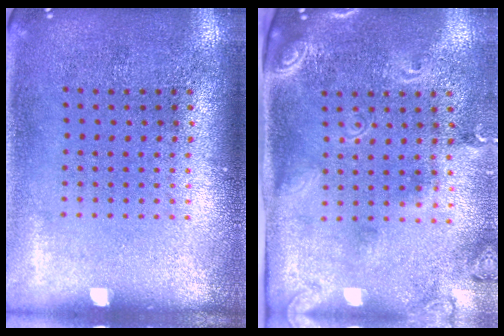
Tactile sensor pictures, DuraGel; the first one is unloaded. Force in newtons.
{"total": 2.5, "press": 1.8, "slide": 1.7}